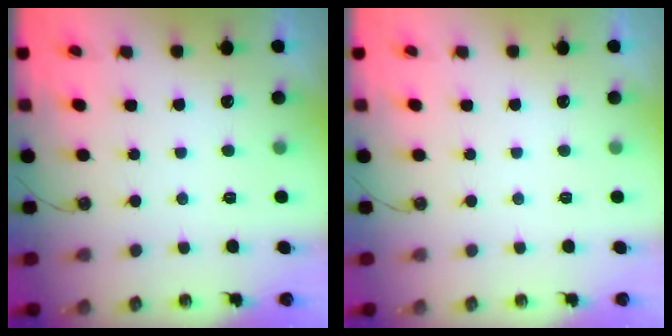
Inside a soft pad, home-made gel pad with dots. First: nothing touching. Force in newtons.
{"total": 0.0}